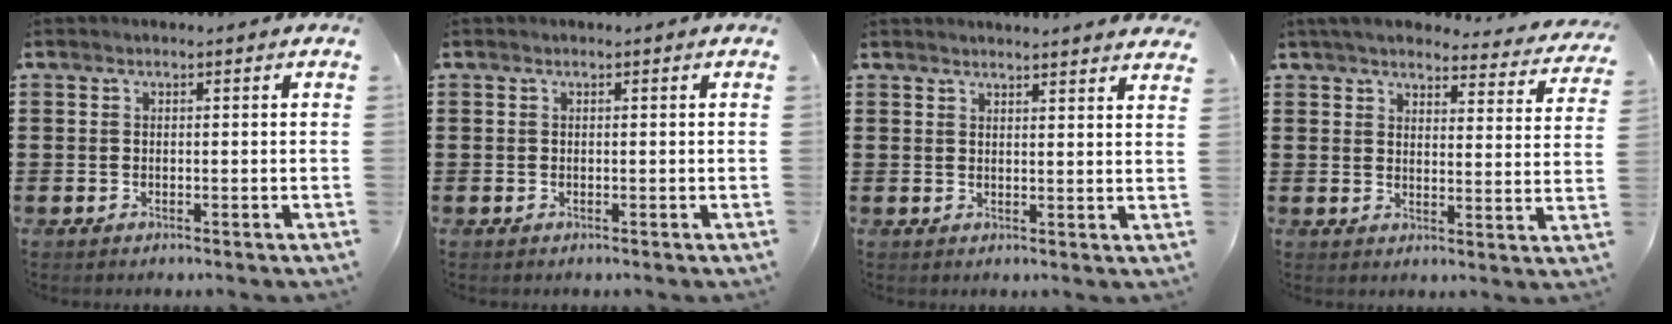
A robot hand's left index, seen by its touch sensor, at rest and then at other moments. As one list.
[{"total": 0.0}, {"total": 2.4, "force": [2.3, -0.5, 0.1], "torque": [-0.008, -0.006, 0.046]}, {"total": 4.9, "force": [4.6, 0.7, 1.7], "torque": [-0.053, -0.024, 0.079]}]